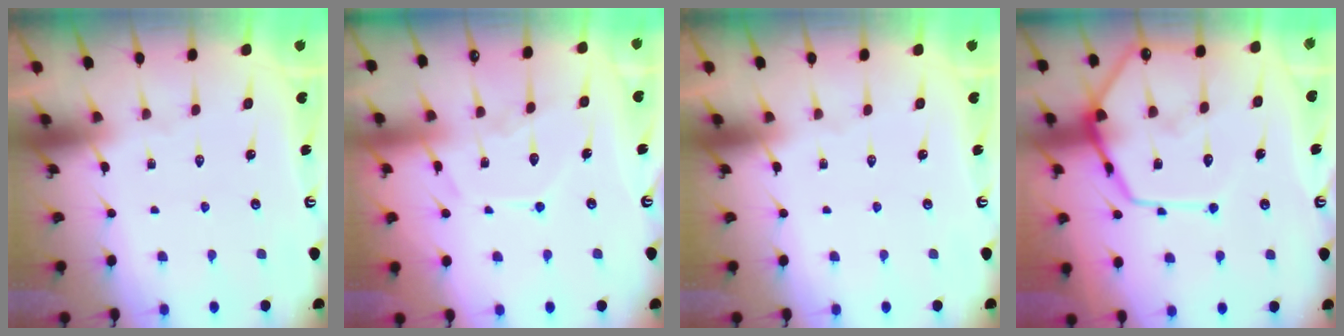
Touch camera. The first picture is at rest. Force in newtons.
{"total": 10.1, "press": 10.0, "slide": 0.9}
{"total": 0.0}
{"total": 15.5, "press": 15.4, "slide": 1.3}